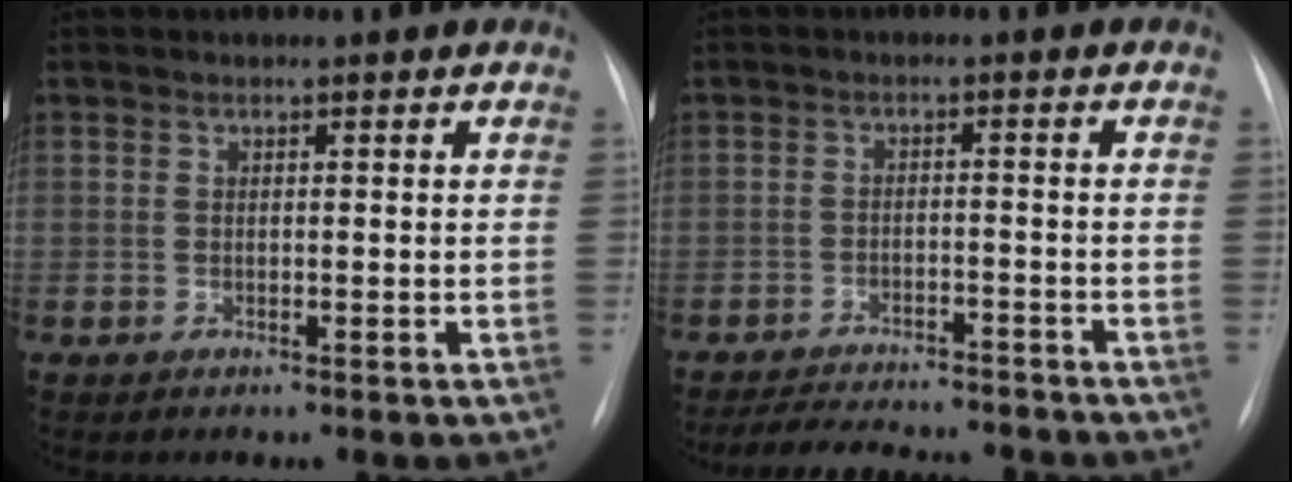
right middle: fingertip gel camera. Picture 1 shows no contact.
{"total": 12.0, "force": [-11.0, 2.6, 3.9], "torque": [-0.066, 0.003, -0.149]}